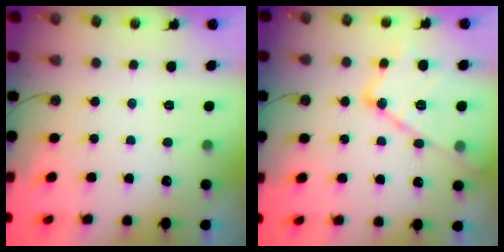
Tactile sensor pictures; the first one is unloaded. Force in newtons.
{"total": 17.3, "press": 17.3, "slide": 1.5}